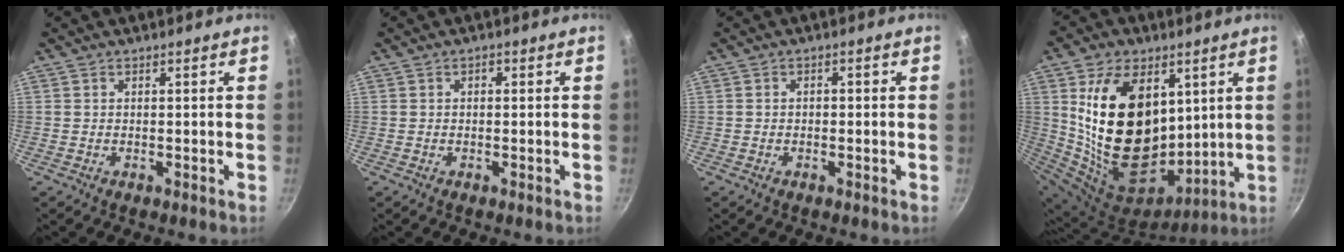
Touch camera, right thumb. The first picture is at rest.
{"total": 0.9, "force": [0.1, 0.6, 0.6], "torque": [-0.009, 0.009, 0.001]}
{"total": 1.1, "force": [-0.3, 0.8, 0.7], "torque": [-0.012, 0.007, -0.005]}
{"total": 25.7, "force": [7.3, 16.5, 18.3], "torque": [-0.306, -0.048, 0.143]}